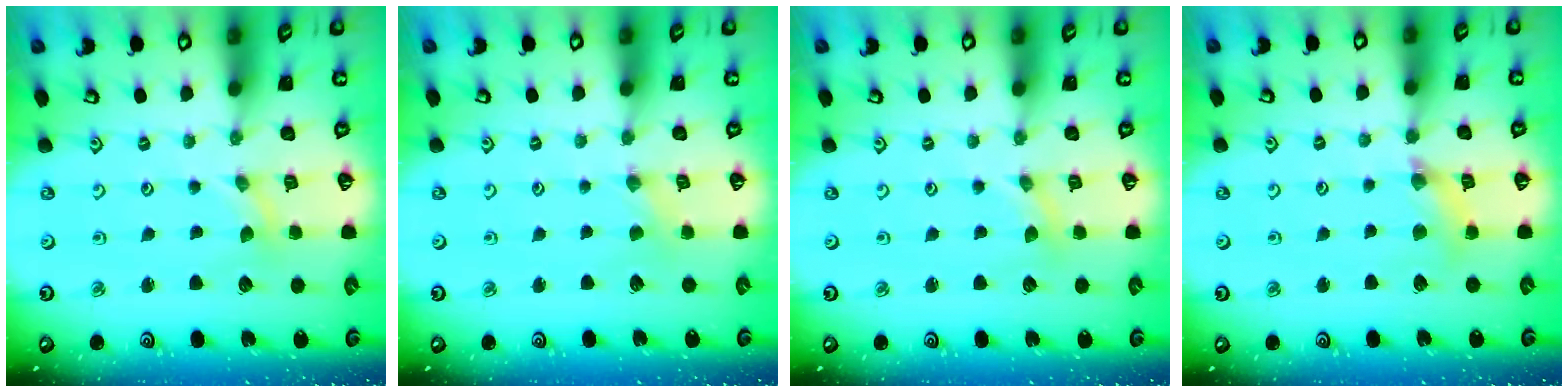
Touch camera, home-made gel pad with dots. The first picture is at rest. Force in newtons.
{"total": 1.4, "press": 1.4, "slide": 0.3}
{"total": 0.8, "press": 0.8, "slide": 0.0}
{"total": 5.9, "press": 5.8, "slide": 0.7}